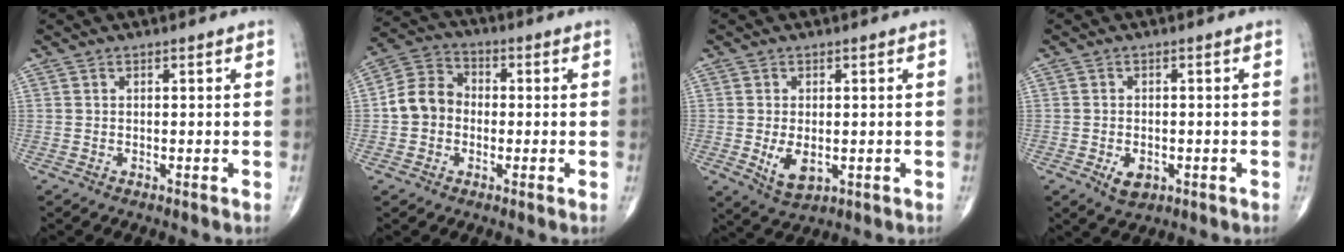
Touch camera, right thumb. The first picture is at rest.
{"total": 8.2, "force": [-0.8, 7.0, 4.3], "torque": [-0.064, 0.031, -0.030]}
{"total": 5.6, "force": [-0.8, 3.3, 4.5], "torque": [-0.073, -0.012, -0.004]}
{"total": 3.9, "force": [-1.4, 2.5, 2.6], "torque": [-0.037, 0.000, -0.016]}